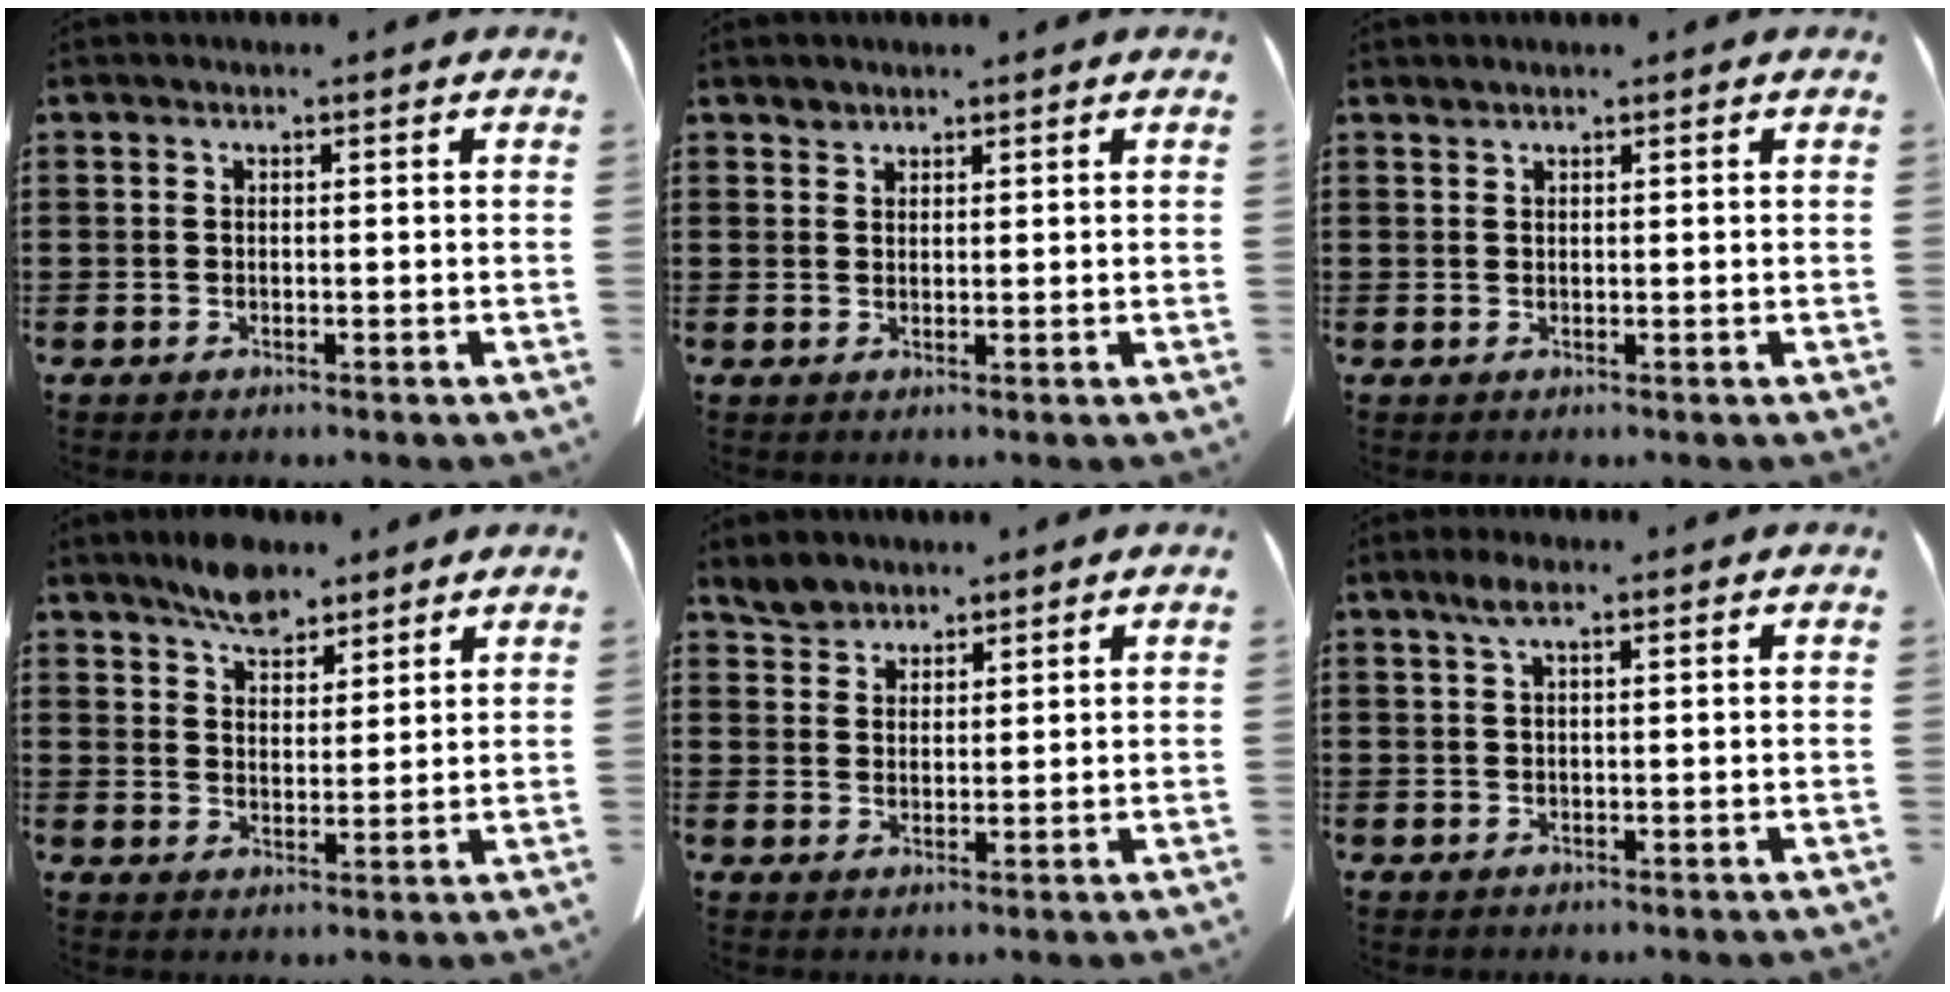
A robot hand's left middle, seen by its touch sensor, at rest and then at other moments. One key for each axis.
{"total": 1.2, "fx": 1.1, "fy": 0.4, "fz": 0.0, "tx": -0.004, "ty": -0.002, "tz": 0.022}
{"total": 0.7, "fx": 0.7, "fy": 0.0, "fz": 0.0, "tx": -0.003, "ty": -0.002, "tz": 0.015}
{"total": 5.8, "fx": 5.0, "fy": 2.3, "fz": 1.8, "tx": -0.049, "ty": -0.008, "tz": 0.095}
{"total": 3.4, "fx": 2.9, "fy": 1.6, "fz": 0.4, "tx": -0.019, "ty": 0.005, "tz": 0.058}
{"total": 2.6, "fx": 1.3, "fy": 0.6, "fz": 2.2, "tx": -0.047, "ty": 0.003, "tz": 0.022}